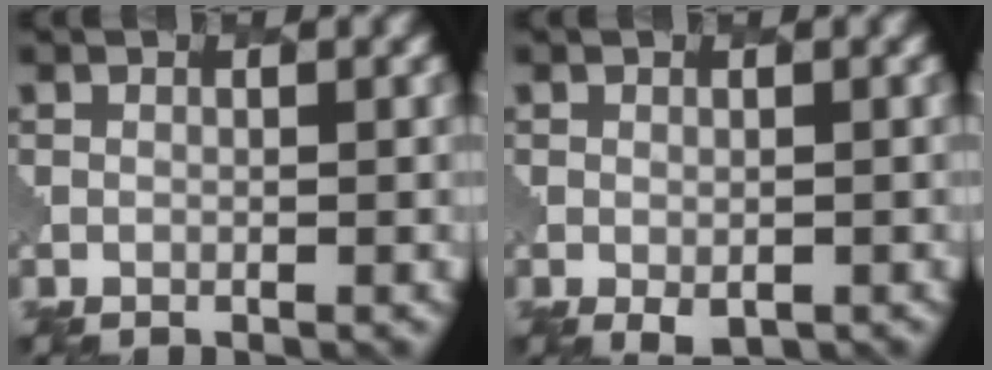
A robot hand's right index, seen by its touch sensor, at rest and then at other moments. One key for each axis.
{"total": 1.5, "fx": -0.5, "fy": 1.0, "fz": 1.1, "tx": -0.016, "ty": -0.010, "tz": -0.002}